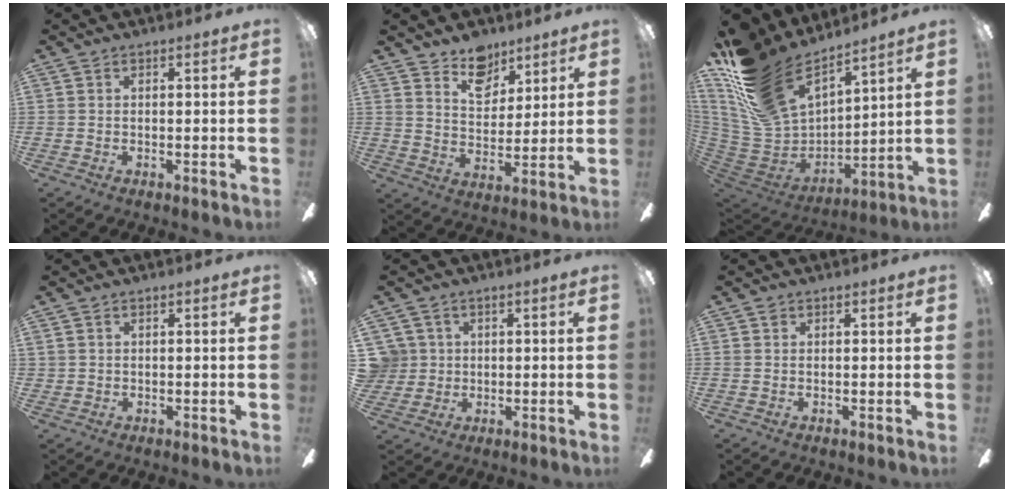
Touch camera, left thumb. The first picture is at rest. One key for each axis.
{"total": 9.8, "fx": 7.2, "fy": 5.8, "fz": 3.1, "tx": -0.041, "ty": -0.038, "tz": 0.133}
{"total": 21.6, "fx": 15.2, "fy": 10.6, "fz": 11.0, "tx": -0.249, "ty": -0.095, "tz": 0.282}
{"total": 1.0, "fx": 0.3, "fy": 0.9, "fz": 0.1, "tx": -0.004, "ty": 0.004, "tz": 0.005}
{"total": 5.7, "fx": 1.3, "fy": 5.5, "fz": 0.6, "tx": -0.032, "ty": 0.009, "tz": 0.027}
{"total": 0.6, "fx": 0.3, "fy": 0.5, "fz": 0.2, "tx": -0.005, "ty": 0.003, "tz": 0.006}